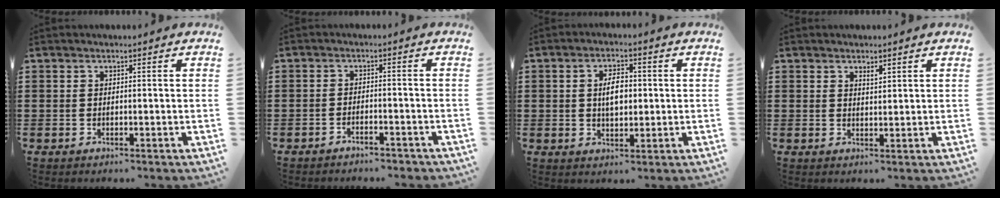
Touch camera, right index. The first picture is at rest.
{"total": 2.1, "force": [-2.1, 0.2, 0.2], "torque": [-0.010, 0.000, -0.044]}
{"total": 4.5, "force": [0.2, 2.2, 4.0], "torque": [-0.071, 0.005, 0.000]}
{"total": 1.3, "force": [1.0, 0.5, 0.7], "torque": [-0.014, 0.002, 0.018]}